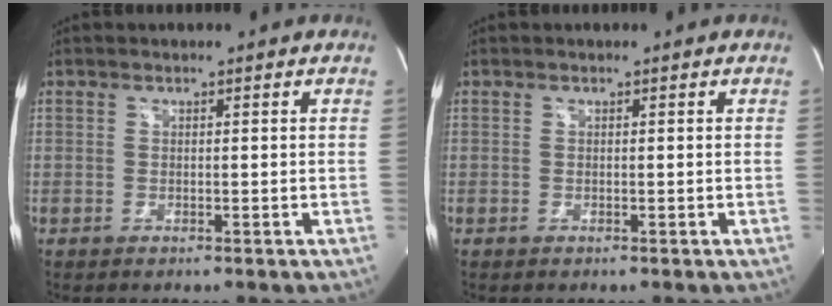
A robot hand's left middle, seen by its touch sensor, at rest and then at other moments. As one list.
[{"total": 0.0}]